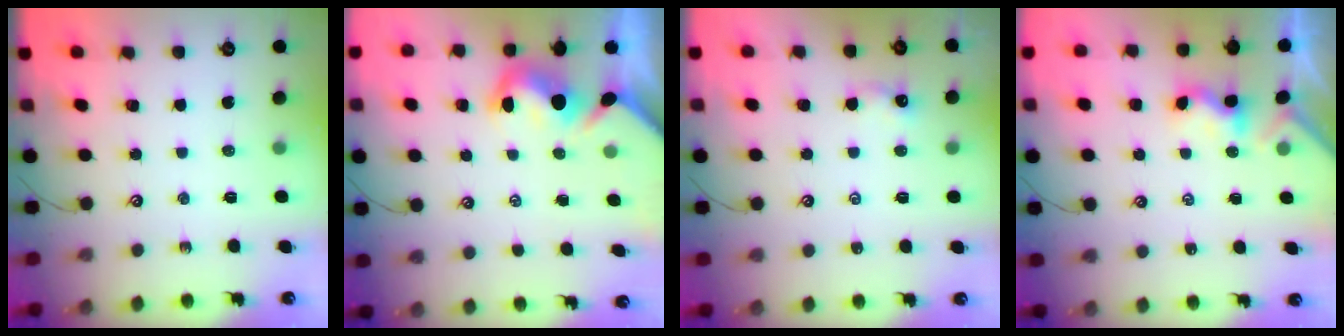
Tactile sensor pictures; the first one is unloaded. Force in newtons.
{"total": 3.5, "press": 3.3, "slide": 1.2}
{"total": 1.9, "press": 1.8, "slide": 0.5}
{"total": 1.8, "press": 1.7, "slide": 0.5}